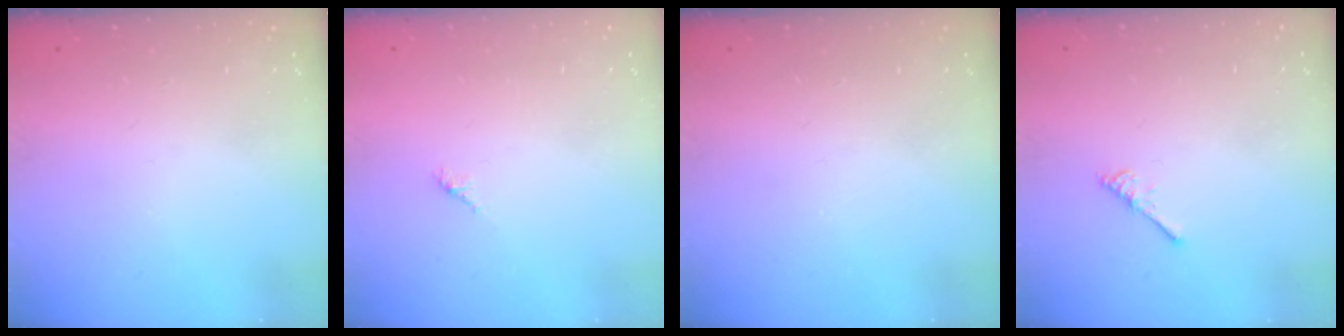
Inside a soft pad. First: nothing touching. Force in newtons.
{"total": 1.7, "press": 1.6, "slide": 0.5}
{"total": 0.0}
{"total": 3.0, "press": 2.9, "slide": 0.5}